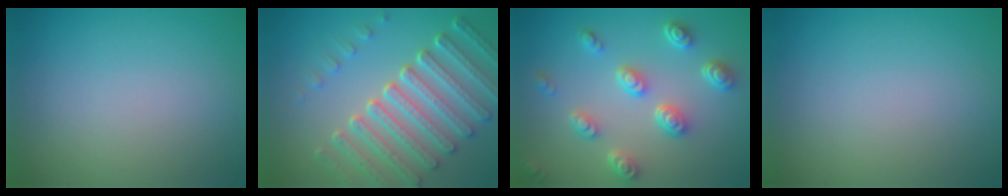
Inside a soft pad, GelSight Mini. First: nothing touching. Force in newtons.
{"total": 7.0, "press": 5.3, "slide": 4.6}
{"total": 4.6, "press": 3.5, "slide": 2.9}
{"total": 0.0}